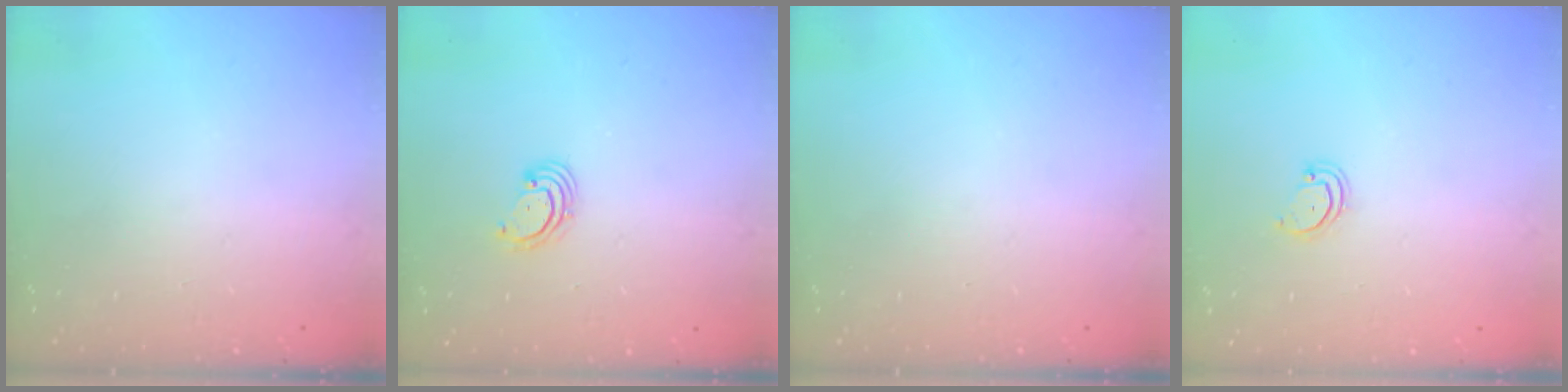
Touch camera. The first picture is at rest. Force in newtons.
{"total": 2.6, "press": 2.6, "slide": 0.3}
{"total": 0.0}
{"total": 3.0, "press": 3.0, "slide": 0.2}